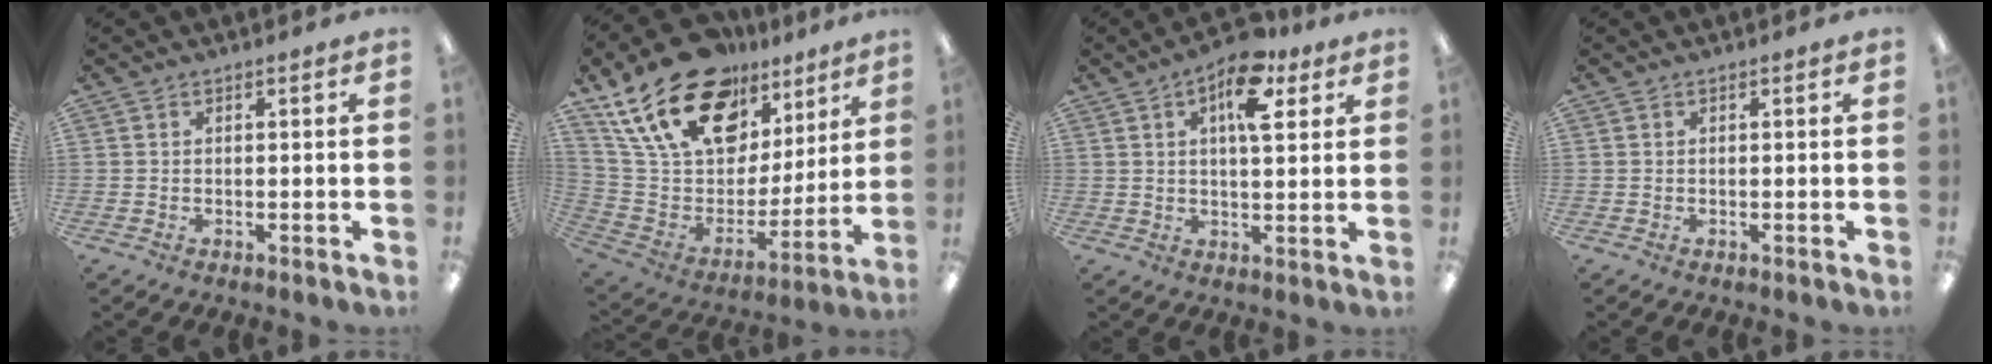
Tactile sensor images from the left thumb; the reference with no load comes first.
{"total": 23.1, "force": [15.2, 12.8, 11.9], "torque": [-0.215, -0.088, 0.280]}
{"total": 11.8, "force": [5.8, 5.4, 8.7], "torque": [-0.121, -0.019, 0.095]}
{"total": 0.0}